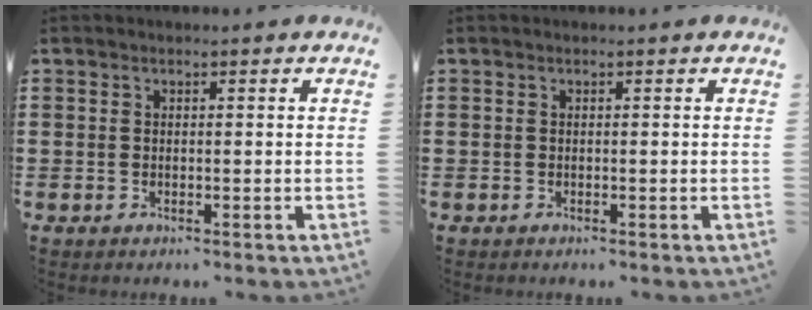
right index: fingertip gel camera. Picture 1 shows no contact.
{"total": 0.0}